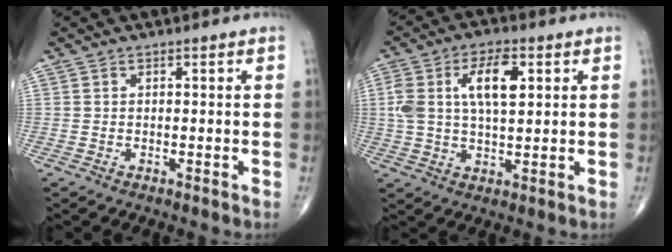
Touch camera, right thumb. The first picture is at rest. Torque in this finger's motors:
{"motor_torque": [-0.08, 0.25, 0.99, 0.06, 0.32]}